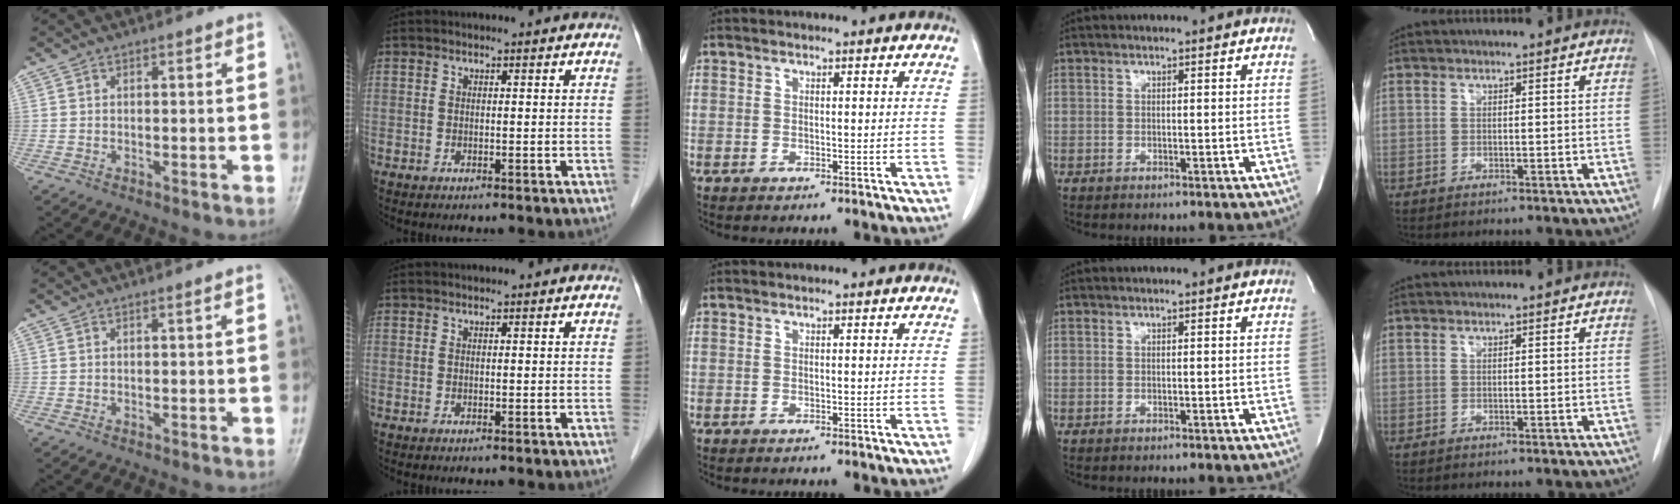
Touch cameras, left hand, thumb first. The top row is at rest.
{}